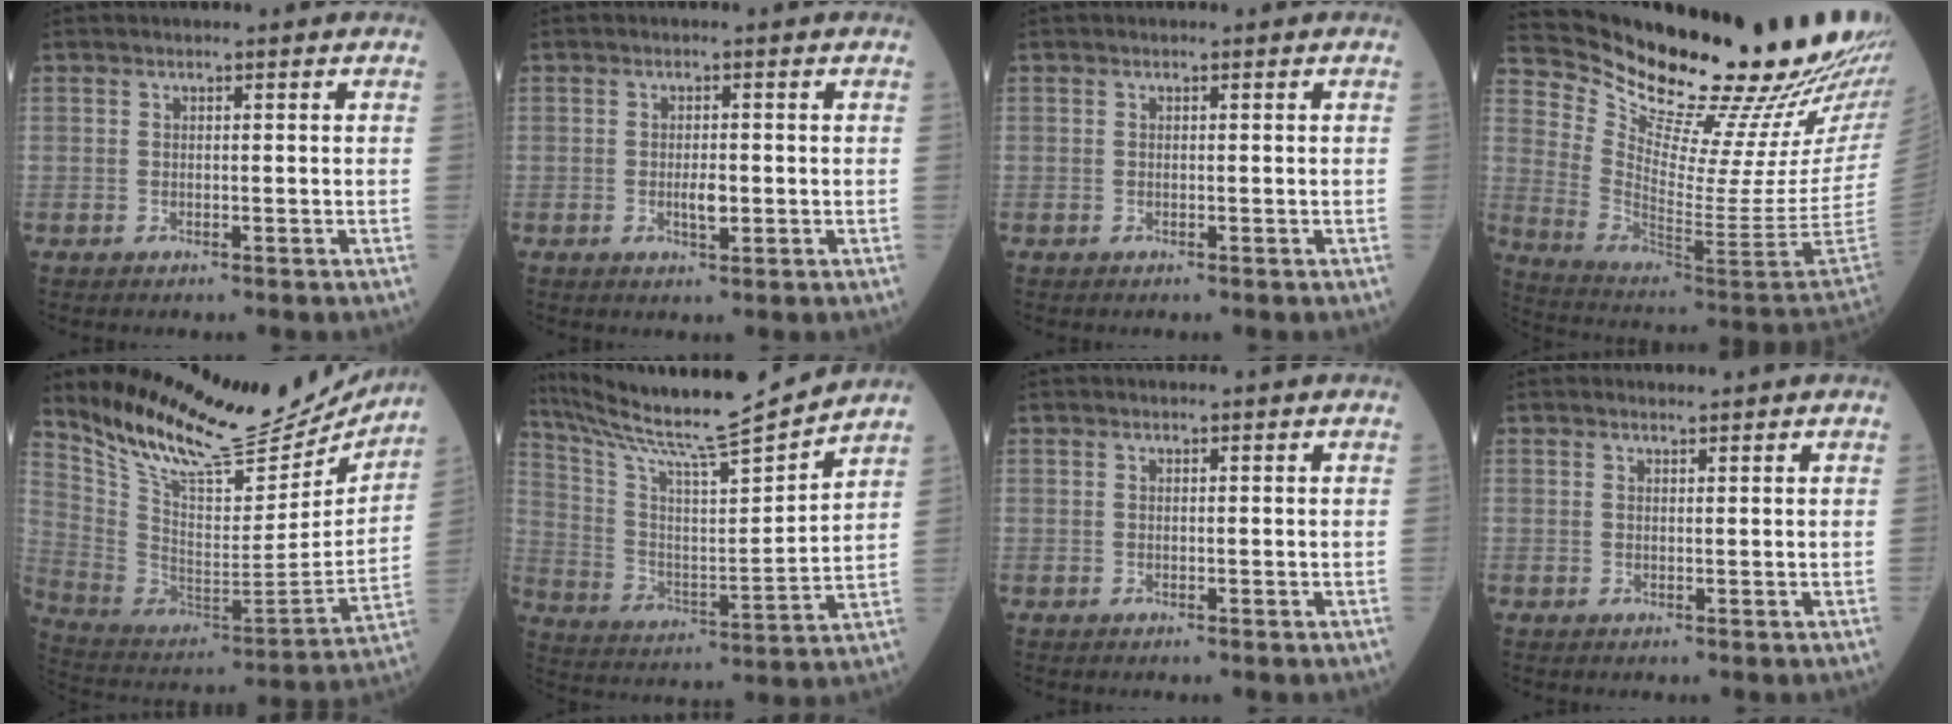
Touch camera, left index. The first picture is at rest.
{"total": 2.2, "force": [-0.4, 0.7, 2.0], "torque": [-0.036, -0.002, -0.004]}
{"total": 0.0}
{"total": 26.9, "force": [23.4, 1.6, 13.1], "torque": [-0.217, -0.099, 0.335]}
{"total": 24.3, "force": [21.8, 6.1, 9.0], "torque": [-0.158, -0.048, 0.331]}
{"total": 17.5, "force": [16.4, -1.1, 6.1], "torque": [-0.126, -0.027, 0.275]}
{"total": 0.0}
{"total": 0.7, "force": [0.6, 0.2, -0.1], "torque": [-0.003, 0.000, 0.010]}